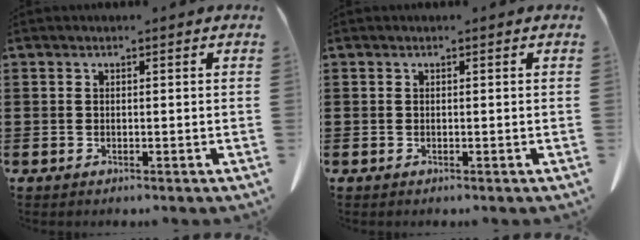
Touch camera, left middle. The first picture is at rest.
{"total": 0.0}